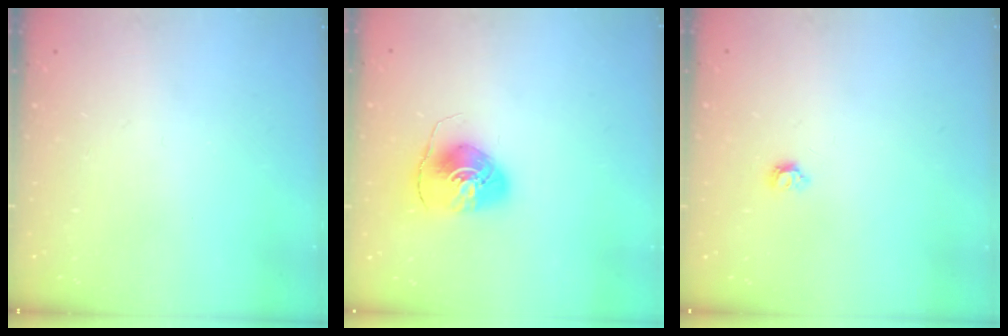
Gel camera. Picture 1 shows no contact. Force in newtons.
{"total": 7.7, "press": 7.7, "slide": 0.7}
{"total": 3.9, "press": 3.8, "slide": 0.7}